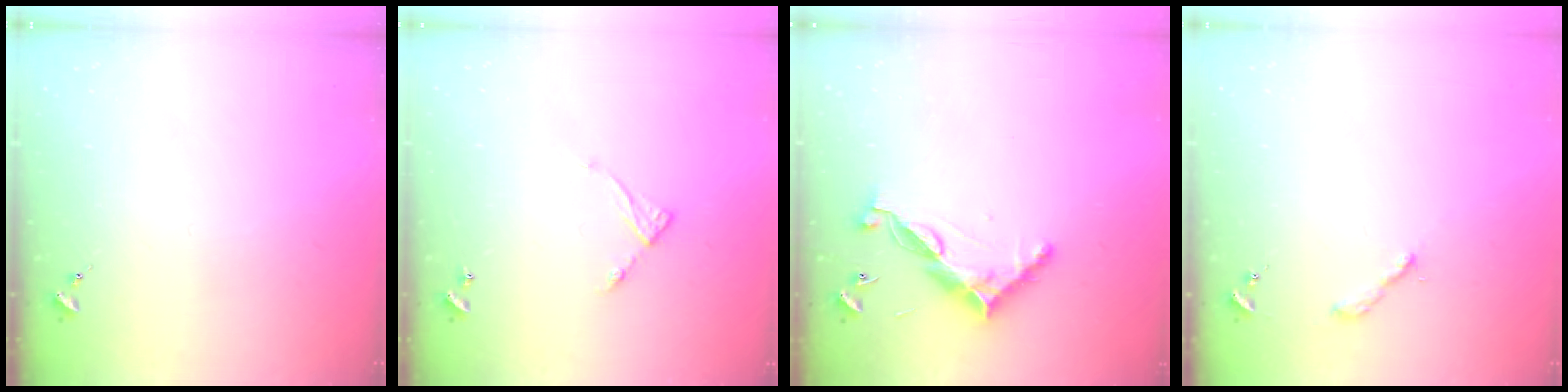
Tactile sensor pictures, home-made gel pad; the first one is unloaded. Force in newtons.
{"total": 5.8, "press": 5.7, "slide": 0.6}
{"total": 10.4, "press": 10.4, "slide": 0.4}
{"total": 2.2, "press": 2.2, "slide": 0.2}